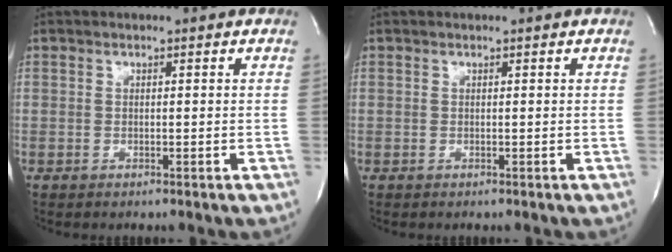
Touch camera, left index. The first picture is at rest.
{"total": 0.0}